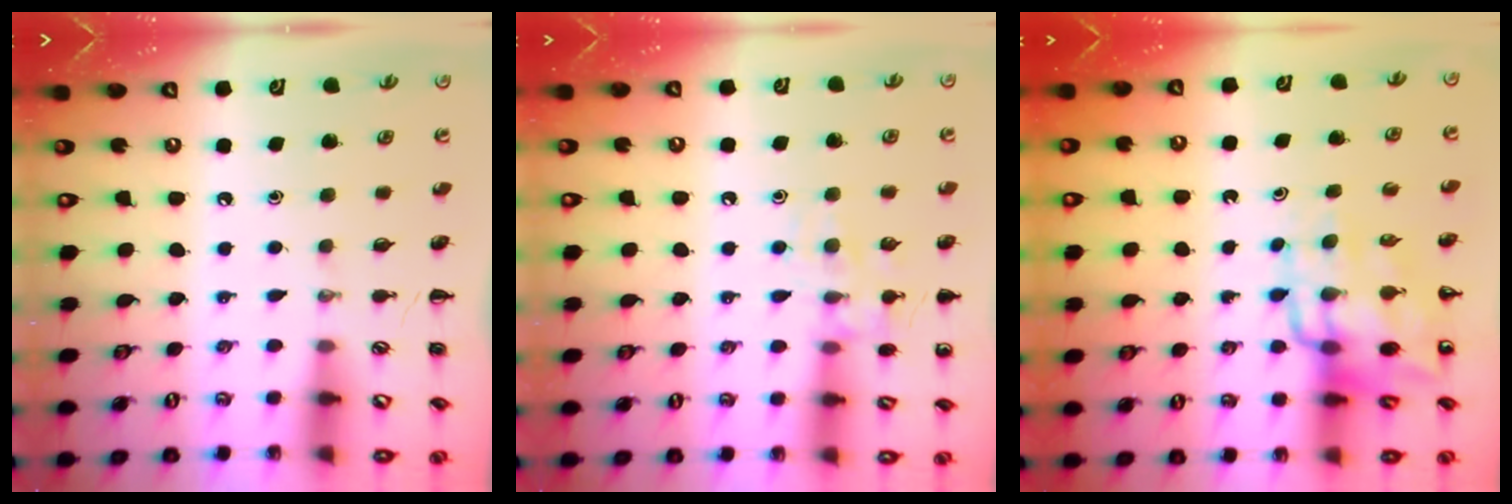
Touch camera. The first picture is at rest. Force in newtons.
{"total": 10.1, "press": 10.0, "slide": 1.5}
{"total": 13.7, "press": 13.3, "slide": 3.3}